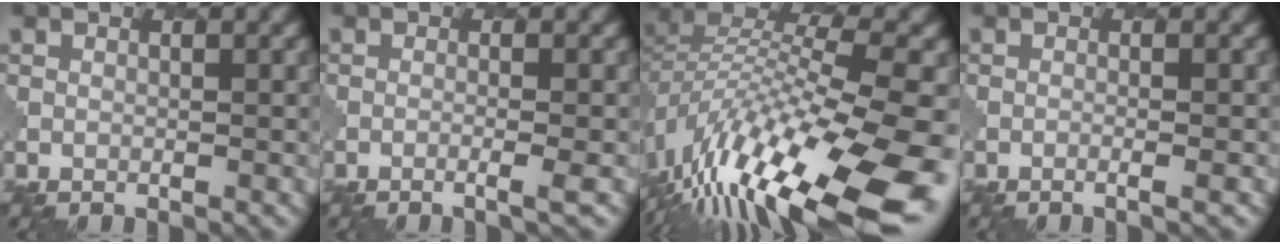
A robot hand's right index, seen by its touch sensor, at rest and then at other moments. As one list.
[{"total": 1.6, "force": [-0.8, 0.3, 1.4], "torque": [-0.011, -0.001, -0.023]}, {"total": 16.8, "force": [-9.3, 5.1, 13.0], "torque": [-0.257, 0.008, -0.155]}, {"total": 1.1, "force": [-0.5, 0.3, 1.0], "torque": [-0.006, 0.002, -0.016]}]